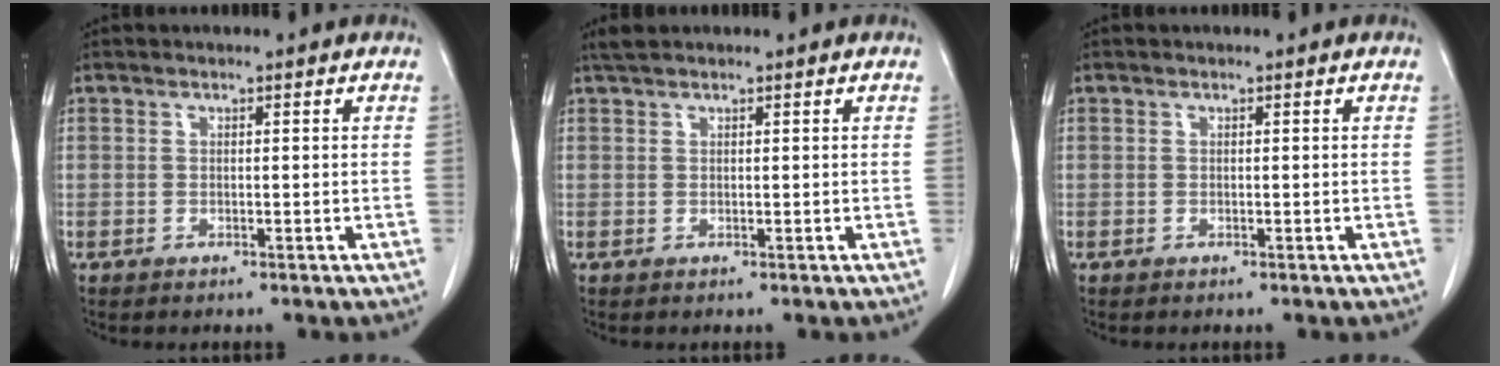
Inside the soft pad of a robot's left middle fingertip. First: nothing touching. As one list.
[{"total": 1.5, "force": [1.4, 0.1, 0.7], "torque": [-0.019, 0.013, 0.030]}, {"total": 0.0}]